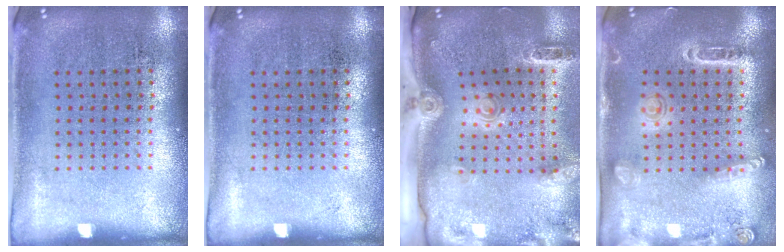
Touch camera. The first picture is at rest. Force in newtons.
{"total": 0.0}
{"total": 3.0, "press": 2.1, "slide": 2.2}
{"total": 1.6, "press": 1.5, "slide": 0.4}